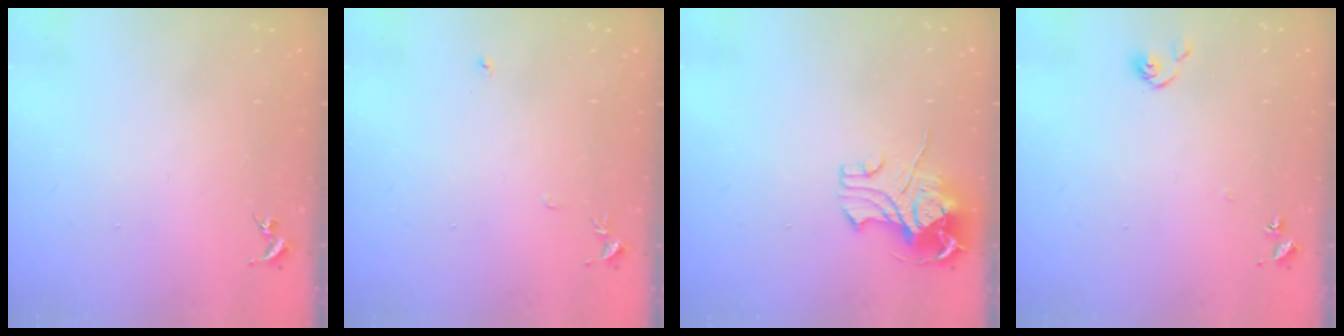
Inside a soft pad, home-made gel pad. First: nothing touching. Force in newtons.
{"total": 6.2, "press": 6.2, "slide": 0.7}
{"total": 10.4, "press": 10.3, "slide": 1.3}
{"total": 6.0, "press": 6.0, "slide": 0.6}